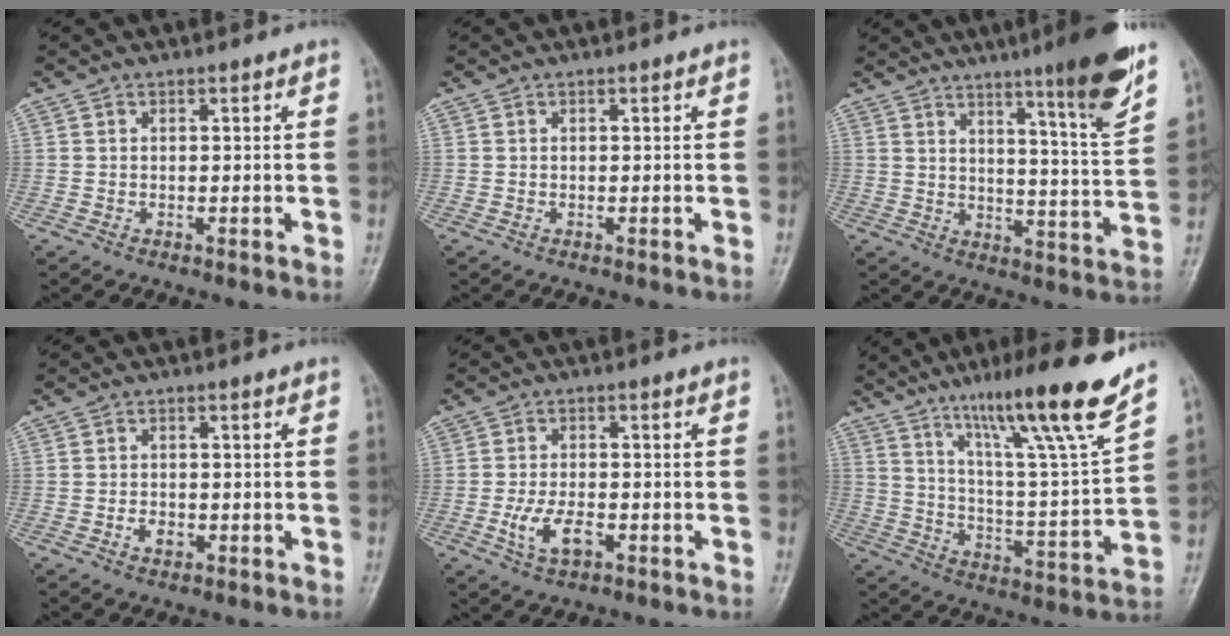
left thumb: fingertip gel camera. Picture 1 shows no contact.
{"total": 0.0}
{"total": 14.4, "force": [9.0, 0.9, 11.2], "torque": [-0.146, -0.055, 0.132]}
{"total": 2.4, "force": [-0.9, 1.7, 1.5], "torque": [-0.020, 0.005, -0.015]}
{"total": 5.9, "force": [-2.1, 3.0, 4.6], "torque": [-0.091, 0.008, -0.037]}
{"total": 19.1, "force": [13.5, 0.0, 13.5], "torque": [-0.191, -0.074, 0.219]}